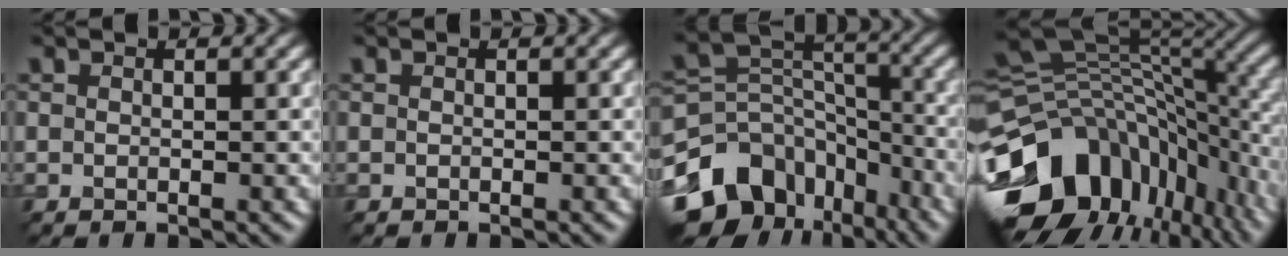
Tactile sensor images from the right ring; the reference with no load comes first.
{"total": 0.0}
{"total": 10.4, "force": [-5.6, 7.5, 4.6], "torque": [-0.096, 0.013, -0.101]}
{"total": 13.7, "force": [-5.1, 9.8, 8.1], "torque": [-0.173, 0.006, -0.088]}